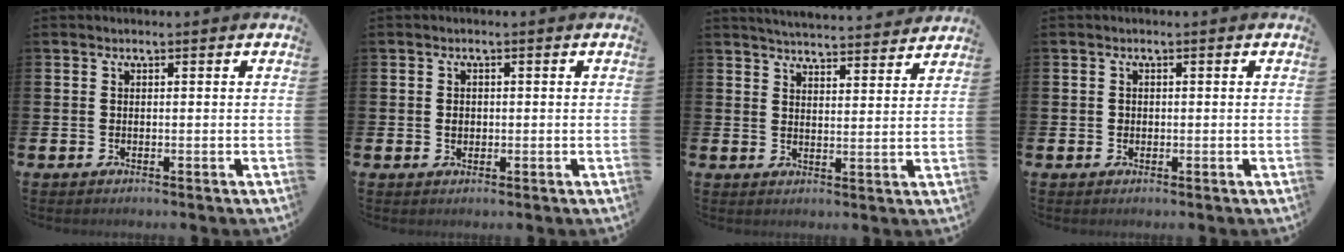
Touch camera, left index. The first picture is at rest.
{"total": 1.2, "force": [0.2, 1.1, 0.6], "torque": [0.001, 0.002, -0.002]}
{"total": 4.9, "force": [4.9, 0.2, 0.3], "torque": [-0.016, -0.038, 0.087]}
{"total": 0.8, "force": [0.1, 0.7, 0.2], "torque": [0.009, 0.001, -0.002]}